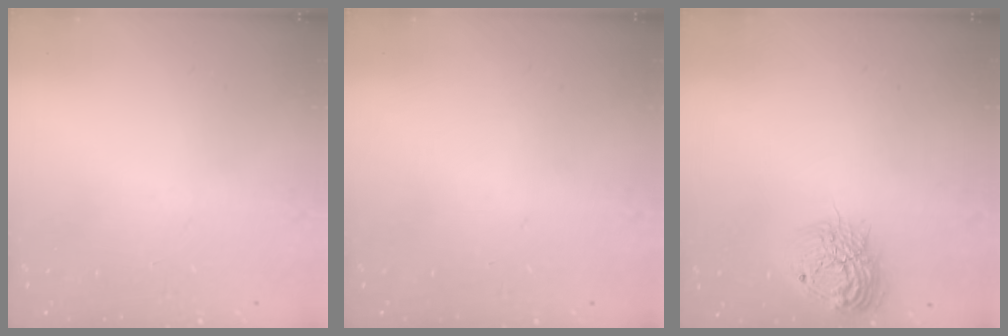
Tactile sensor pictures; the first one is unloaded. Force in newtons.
{"total": 0.0}
{"total": 15.5, "press": 15.4, "slide": 1.2}